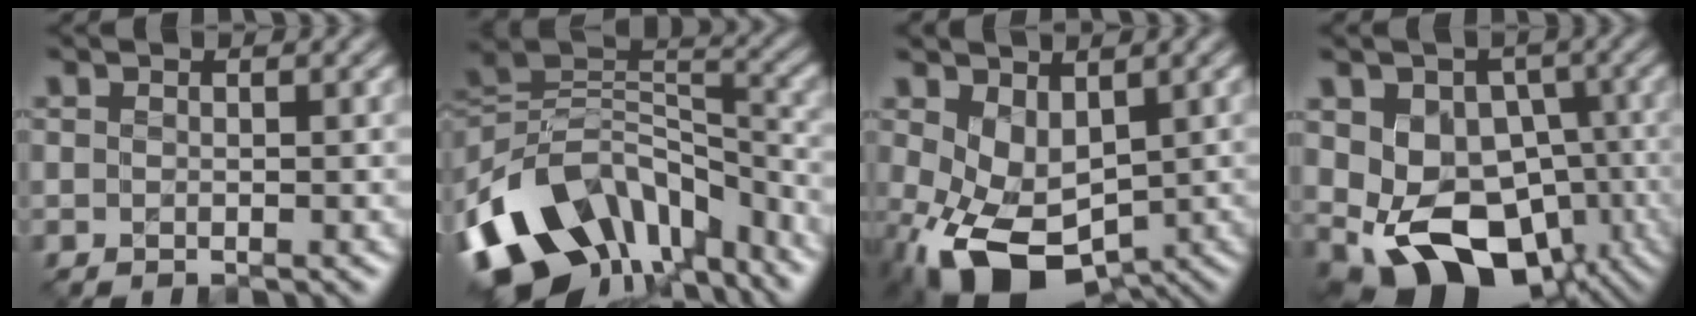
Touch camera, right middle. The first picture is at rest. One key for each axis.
{"total": 14.0, "fx": -8.3, "fy": 8.7, "fz": 7.3, "tx": -0.161, "ty": 0.018, "tz": -0.138}
{"total": 7.6, "fx": -1.7, "fy": 4.8, "fz": 5.6, "tx": -0.128, "ty": -0.019, "tz": -0.015}
{"total": 10.9, "fx": -2.4, "fy": 7.9, "fz": 7.1, "tx": -0.105, "ty": -0.015, "tz": -0.038}